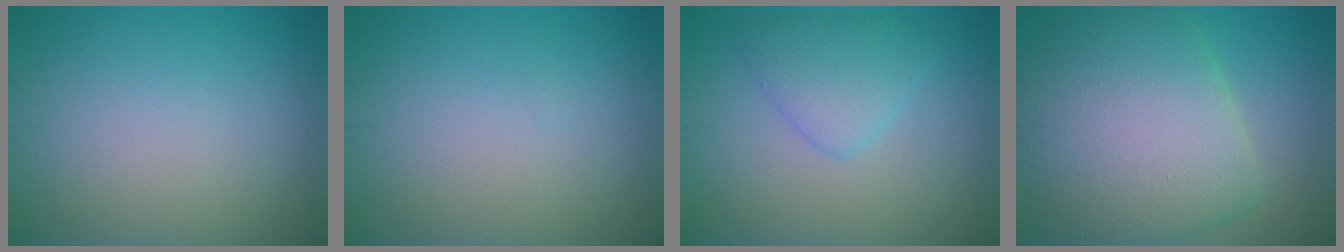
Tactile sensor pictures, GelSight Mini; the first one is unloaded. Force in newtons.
{"total": 0.0}
{"total": 3.0, "press": 3.0, "slide": 0.0}
{"total": 10.6, "press": 10.5, "slide": 0.6}